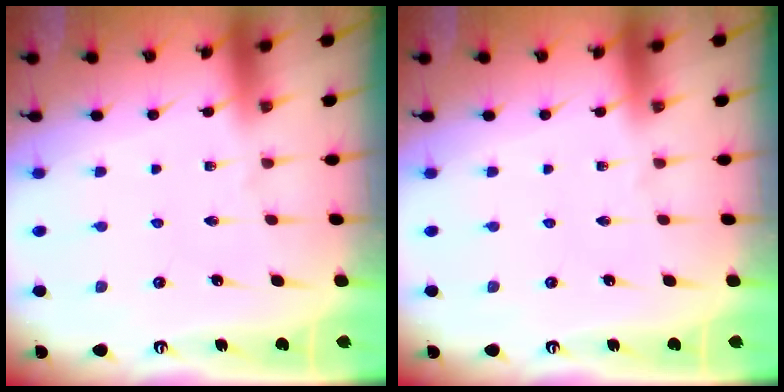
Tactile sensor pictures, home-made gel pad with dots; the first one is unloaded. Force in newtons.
{"total": 0.0}